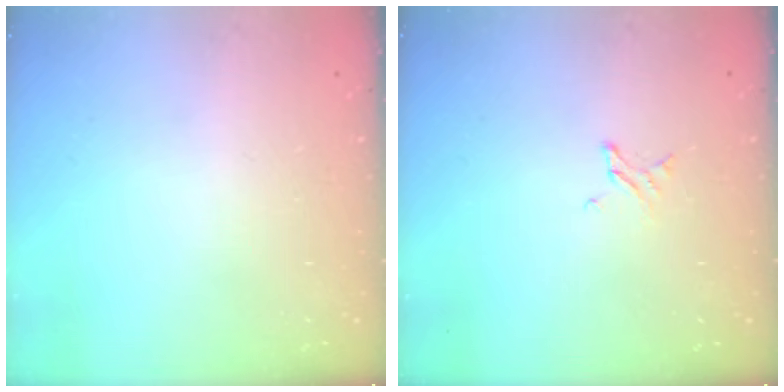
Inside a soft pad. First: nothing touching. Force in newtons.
{"total": 1.6, "press": 1.6, "slide": 0.2}